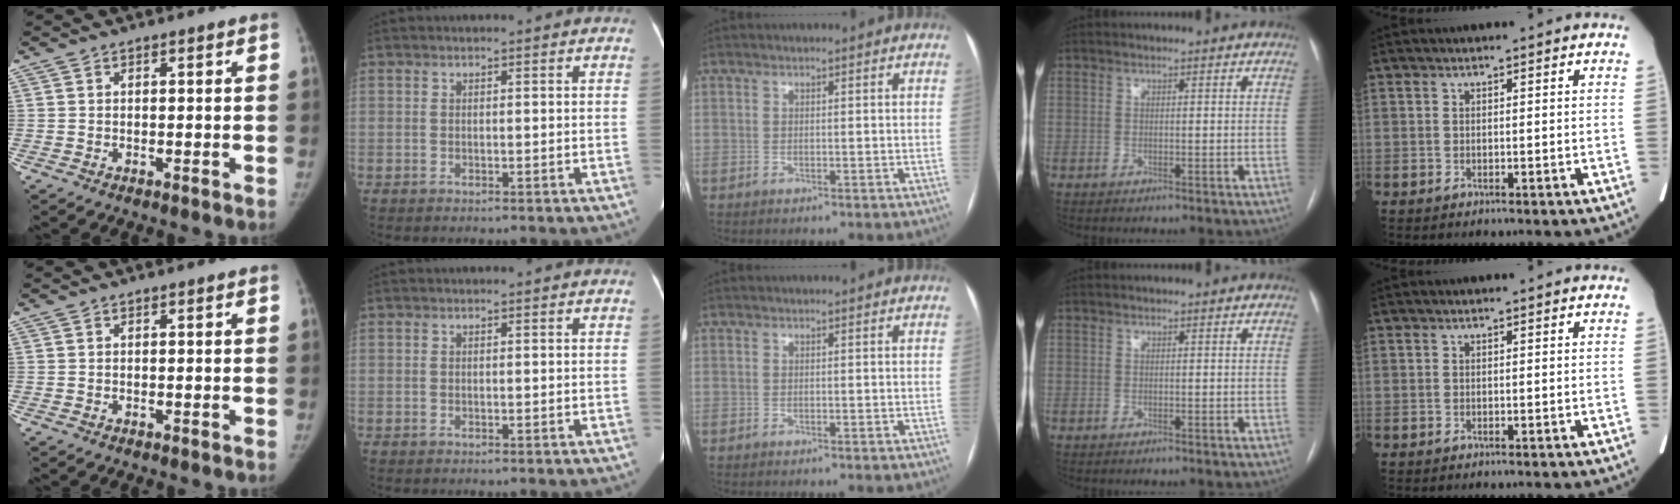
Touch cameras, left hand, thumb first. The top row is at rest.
{}